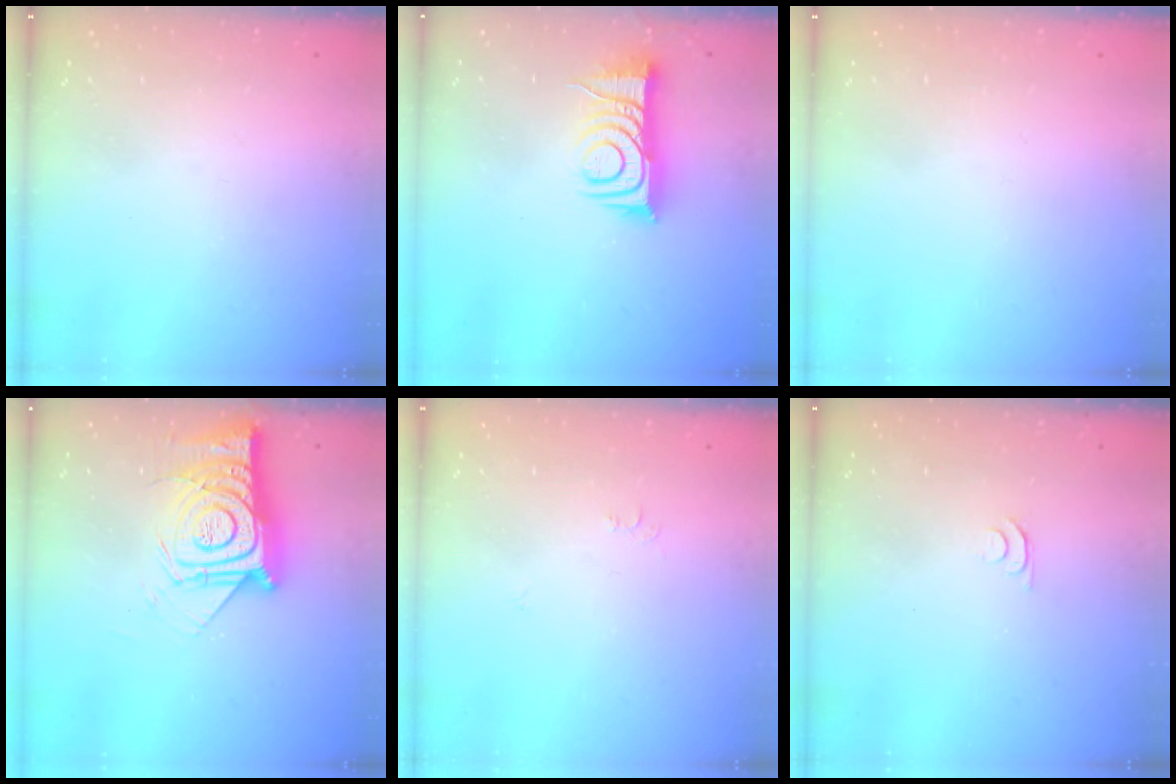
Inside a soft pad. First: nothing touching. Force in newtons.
{"total": 10.9, "press": 10.9, "slide": 0.2}
{"total": 1.8, "press": 1.8, "slide": 0.1}
{"total": 18.4, "press": 18.4, "slide": 1.5}
{"total": 4.3, "press": 4.3, "slide": 0.6}
{"total": 4.4, "press": 4.3, "slide": 0.6}